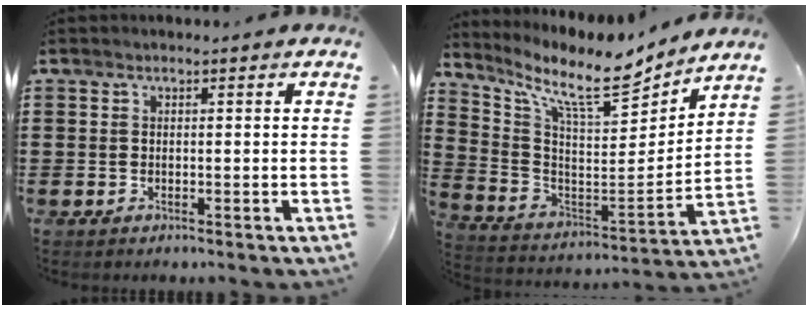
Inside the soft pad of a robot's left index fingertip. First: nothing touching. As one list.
[{"total": 10.8, "force": [8.6, 2.4, 6.0], "torque": [-0.140, -0.060, 0.141]}]